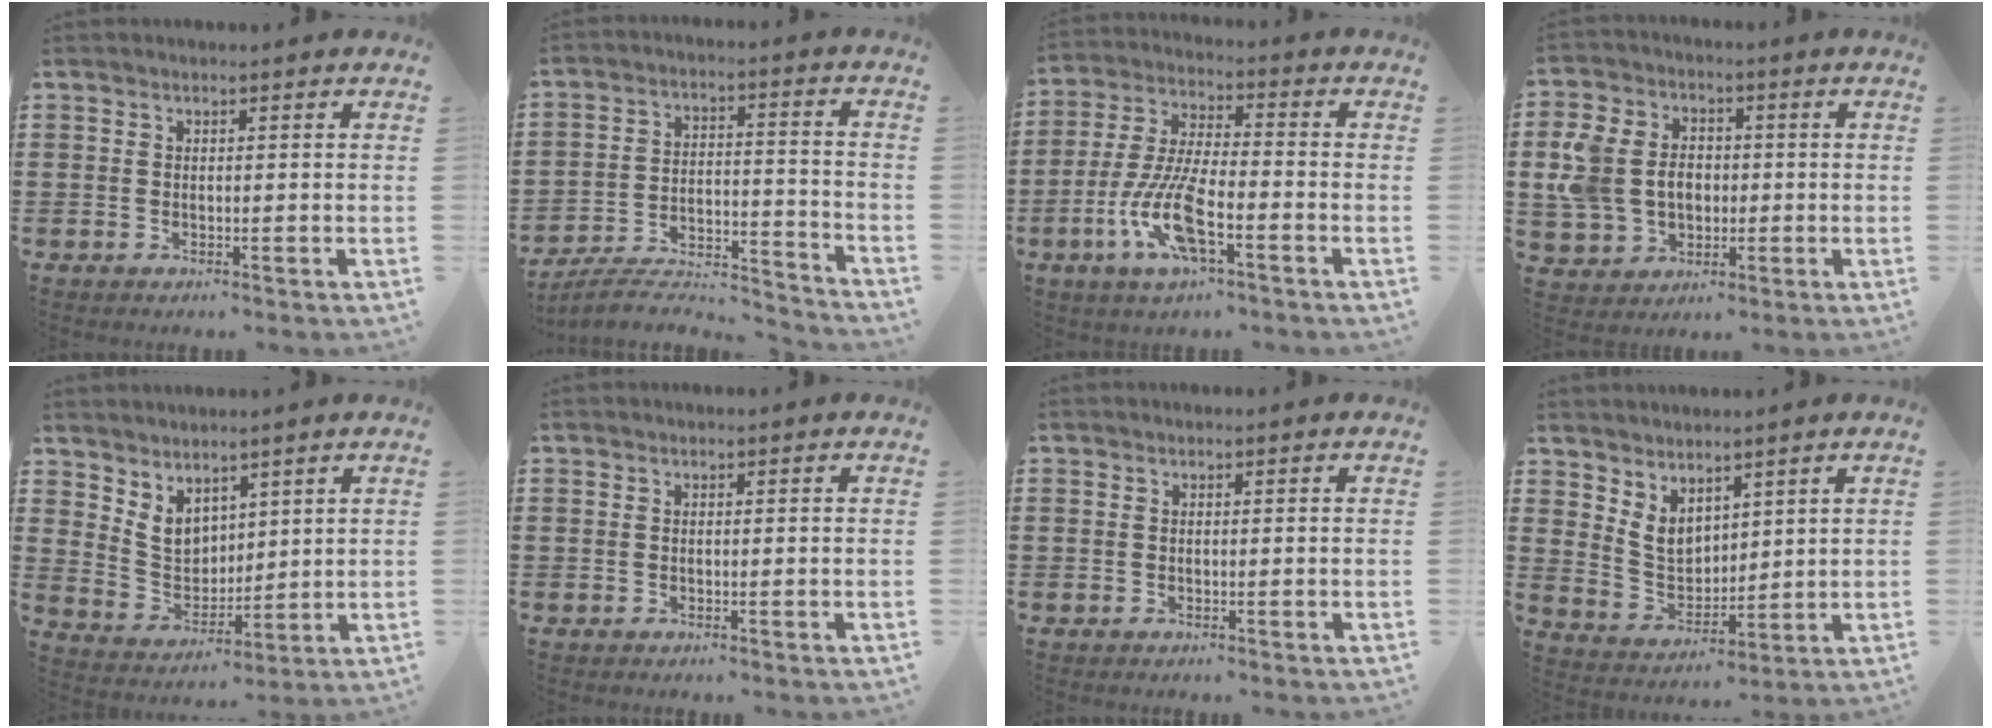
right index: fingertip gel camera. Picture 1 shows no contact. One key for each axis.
{"total": 6.0, "fx": -5.7, "fy": 0.7, "fz": 1.8, "tx": -0.034, "ty": -0.002, "tz": -0.113}
{"total": 10.3, "fx": -4.4, "fy": 2.7, "fz": 8.9, "tx": -0.204, "ty": -0.011, "tz": -0.086}
{"total": 8.0, "fx": 0.0, "fy": 6.8, "fz": 4.3, "tx": -0.130, "ty": 0.013, "tz": -0.003}
{"total": 5.1, "fx": 3.5, "fy": 3.4, "fz": 1.6, "tx": -0.050, "ty": -0.006, "tz": 0.067}
{"total": 0.0}
{"total": 0.0}
{"total": 4.9, "fx": 3.3, "fy": 3.1, "fz": 1.9, "tx": -0.052, "ty": -0.003, "tz": 0.064}